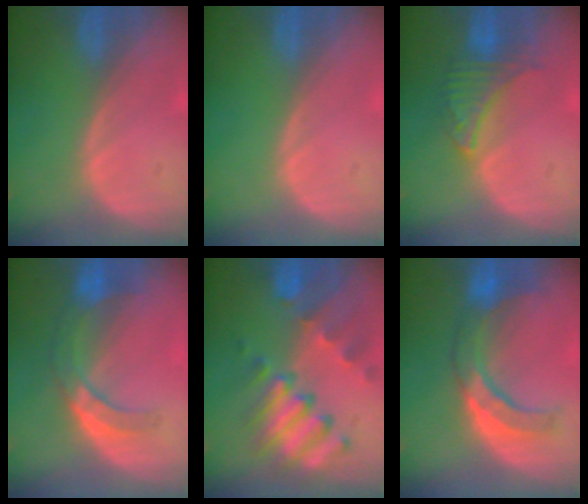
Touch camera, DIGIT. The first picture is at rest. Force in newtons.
{"total": 0.0}
{"total": 5.5, "press": 5.5, "slide": 0.4}
{"total": 7.3, "press": 6.4, "slide": 3.6}
{"total": 10.4, "press": 8.9, "slide": 5.3}
{"total": 7.6, "press": 7.6, "slide": 0.7}